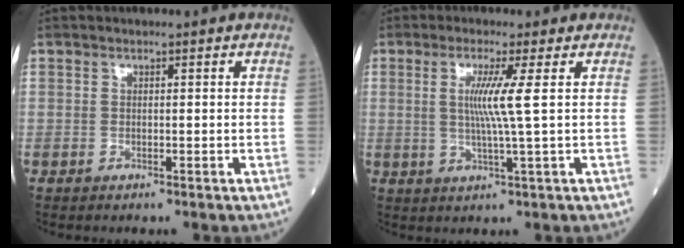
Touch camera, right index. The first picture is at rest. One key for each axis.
{"total": 5.3, "fx": 0.9, "fy": -1.4, "fz": 5.0, "tx": -0.100, "ty": -0.007, "tz": 0.018}